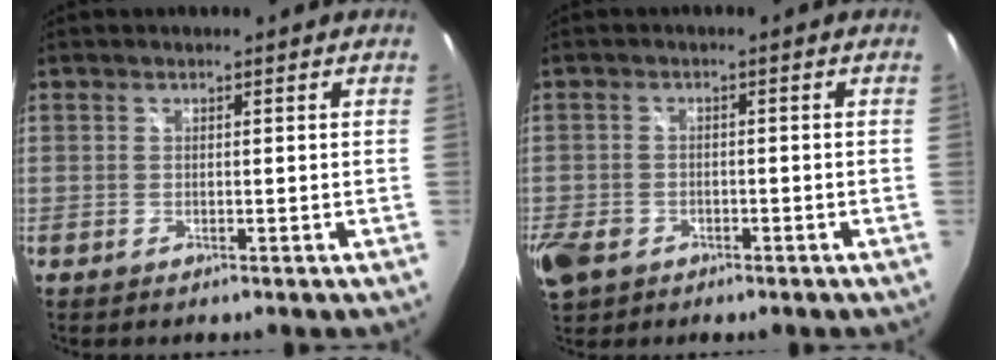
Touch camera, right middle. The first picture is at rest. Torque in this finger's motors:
{"motor_torque": [1.08, -1.06, 0.39, 0.21]}